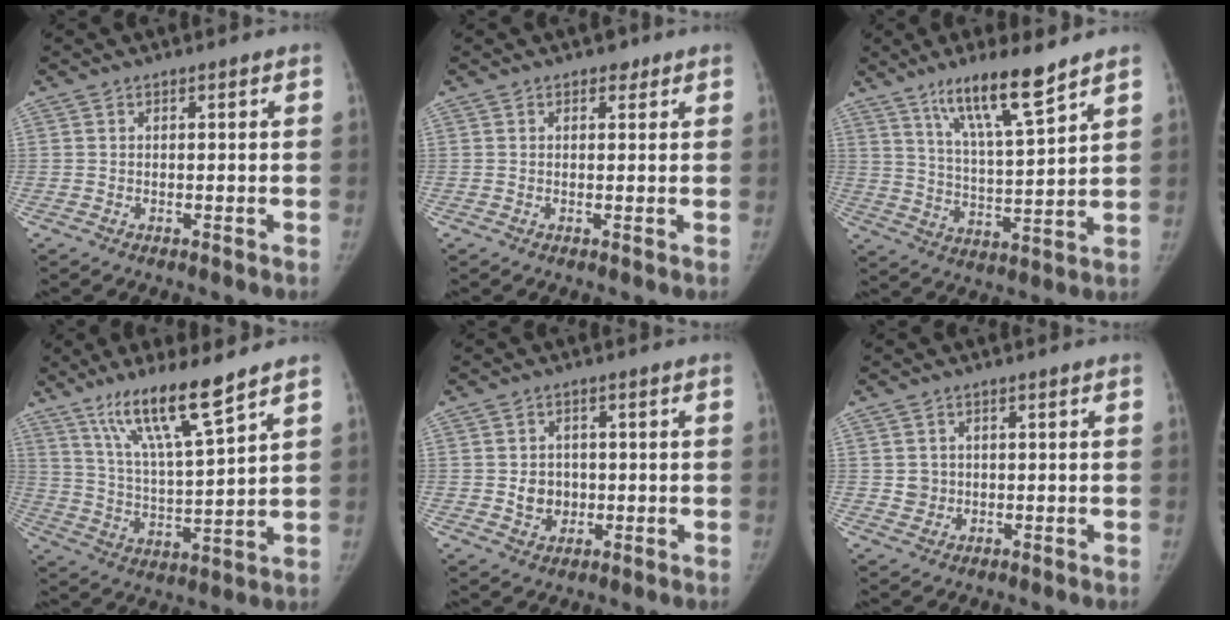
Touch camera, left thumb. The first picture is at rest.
{"total": 1.3, "force": [0.8, 1.0, 0.4], "torque": [0.005, -0.003, 0.007]}
{"total": 12.7, "force": [8.7, 1.5, 9.1], "torque": [-0.150, -0.054, 0.161]}
{"total": 13.5, "force": [9.4, 1.1, 9.7], "torque": [-0.170, -0.056, 0.182]}
{"total": 4.9, "force": [-0.4, 4.3, 2.3], "torque": [-0.009, 0.004, -0.003]}
{"total": 2.6, "force": [0.2, 2.6, 0.5], "torque": [0.010, 0.003, 0.007]}